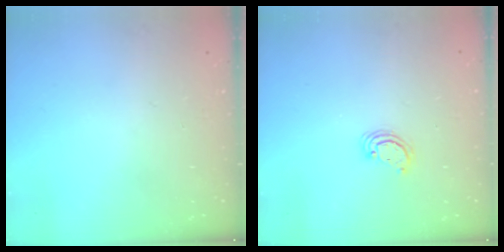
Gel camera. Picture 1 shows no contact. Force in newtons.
{"total": 3.0, "press": 2.9, "slide": 0.3}